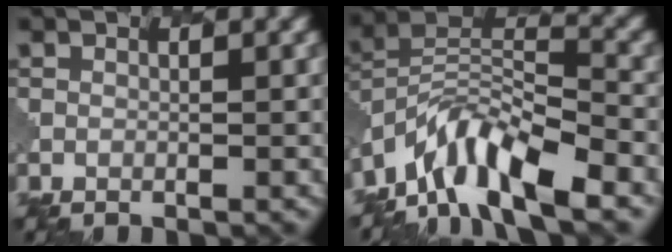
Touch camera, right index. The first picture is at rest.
{"total": 8.6, "force": [-6.3, 2.7, 5.1], "torque": [-0.084, 0.000, -0.130]}